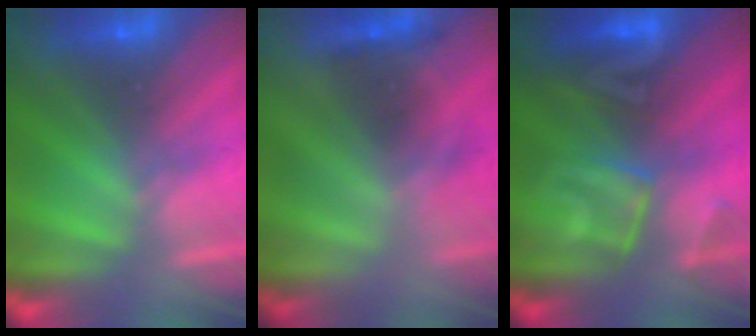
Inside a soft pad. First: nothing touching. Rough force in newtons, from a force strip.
{"total": 2.3}
{"total": 2.9}